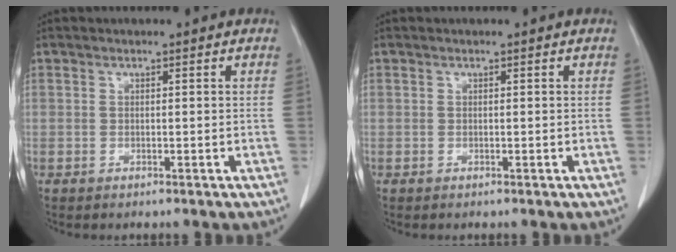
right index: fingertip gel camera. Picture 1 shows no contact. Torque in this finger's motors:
{"motor_torque": [0.04, 0.03, 0.00, 0.00]}